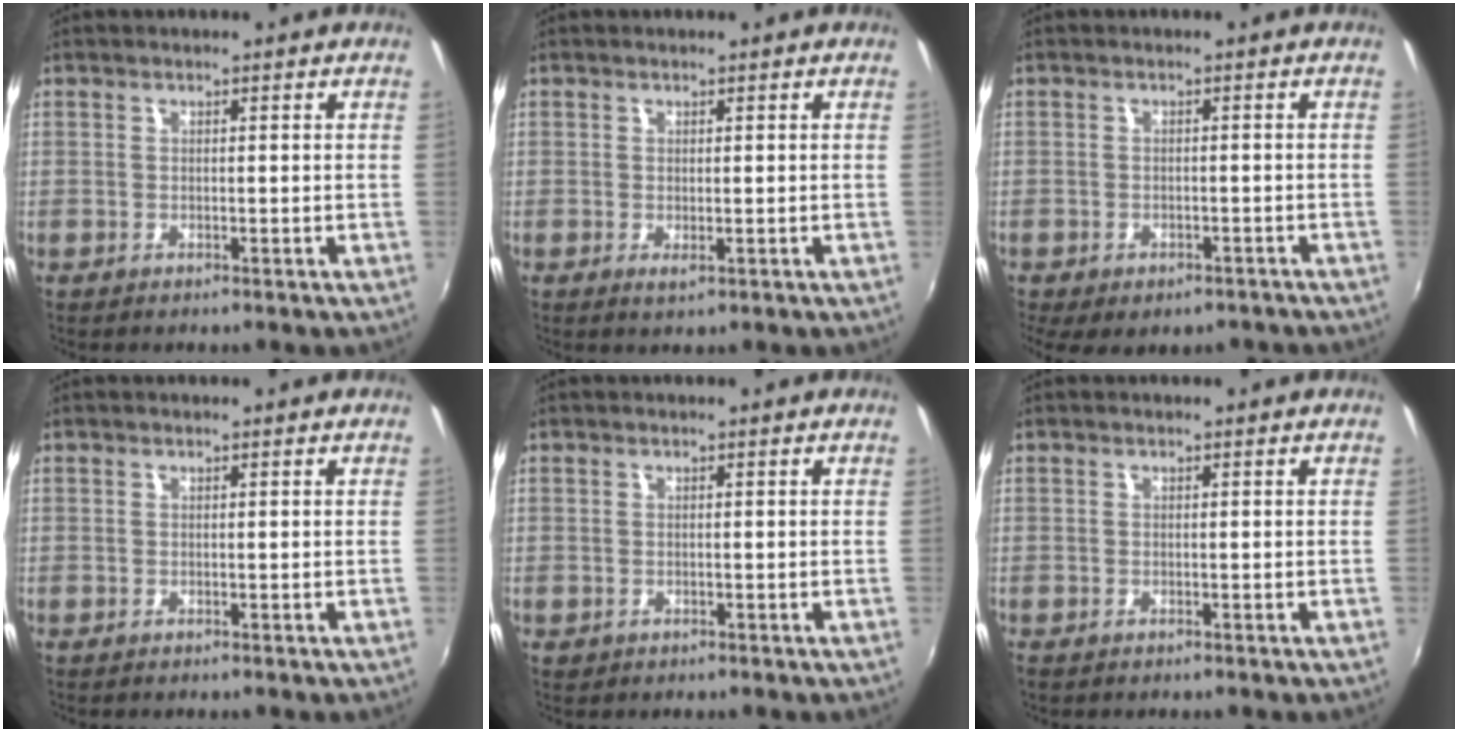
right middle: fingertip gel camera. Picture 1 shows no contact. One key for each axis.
{"total": 1.0, "fx": 0.1, "fy": 0.2, "fz": 1.0, "tx": -0.017, "ty": -0.002, "tz": 0.002}
{"total": 8.1, "fx": -5.5, "fy": 4.2, "fz": 4.2, "tx": -0.092, "ty": -0.023, "tz": -0.068}
{"total": 0.0}
{"total": 0.8, "fx": -0.3, "fy": 0.7, "fz": 0.3, "tx": -0.005, "ty": -0.001, "tz": -0.004}
{"total": 0.0}